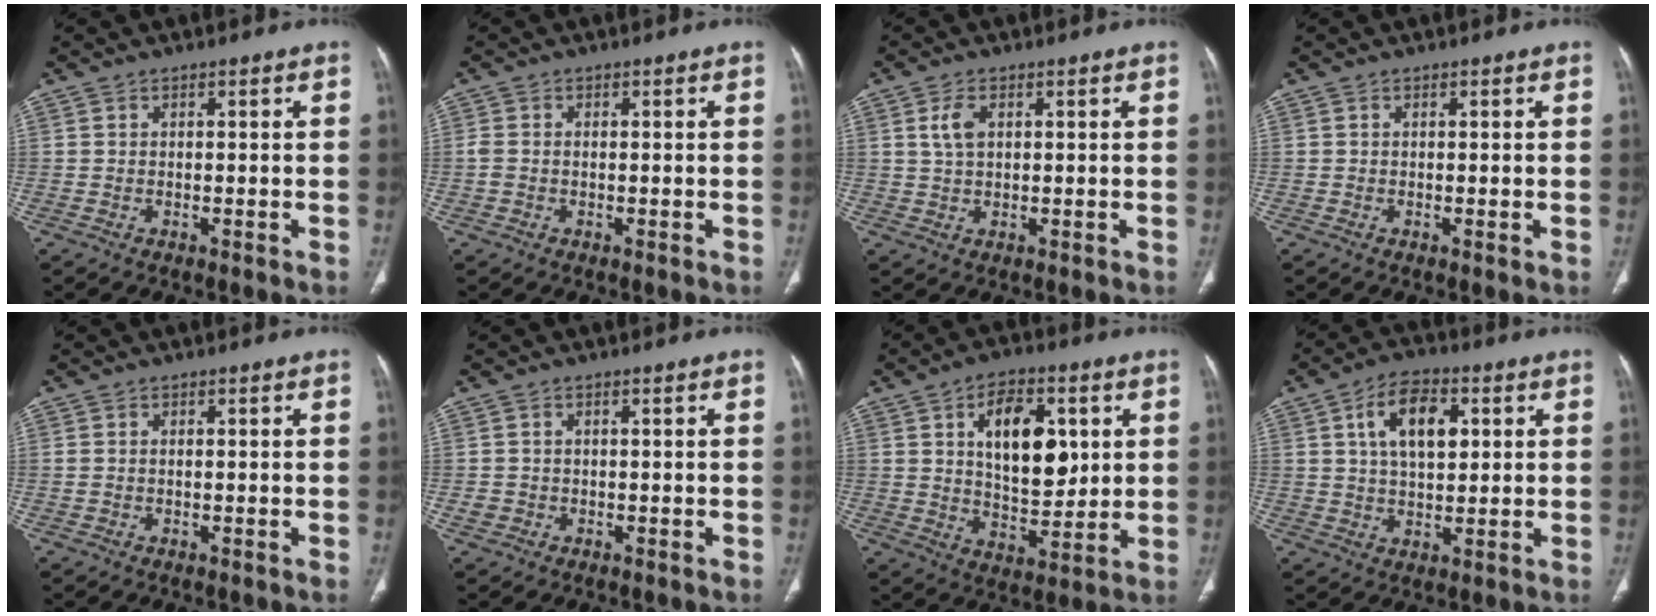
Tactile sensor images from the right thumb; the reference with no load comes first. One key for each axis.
{"total": 1.8, "fx": -0.1, "fy": 1.2, "fz": 1.3, "tx": -0.043, "ty": 0.006, "tz": -0.003}
{"total": 3.5, "fx": 1.2, "fy": 1.9, "fz": 2.7, "tx": -0.057, "ty": 0.002, "tz": 0.026}
{"total": 0.6, "fx": 0.0, "fy": -0.1, "fz": 0.6, "tx": -0.013, "ty": -0.004, "tz": -0.001}
{"total": 0.8, "fx": 0.1, "fy": 0.5, "fz": 0.7, "tx": -0.024, "ty": 0.011, "tz": 0.009}
{"total": 1.2, "fx": -0.3, "fy": 1.1, "fz": 0.4, "tx": -0.007, "ty": 0.002, "tz": -0.003}
{"total": 14.8, "fx": 4.1, "fy": 8.3, "fz": 11.6, "tx": -0.141, "ty": -0.025, "tz": 0.071}
{"total": 10.5, "fx": 3.2, "fy": 5.9, "fz": 8.1, "tx": -0.117, "ty": -0.007, "tz": 0.050}